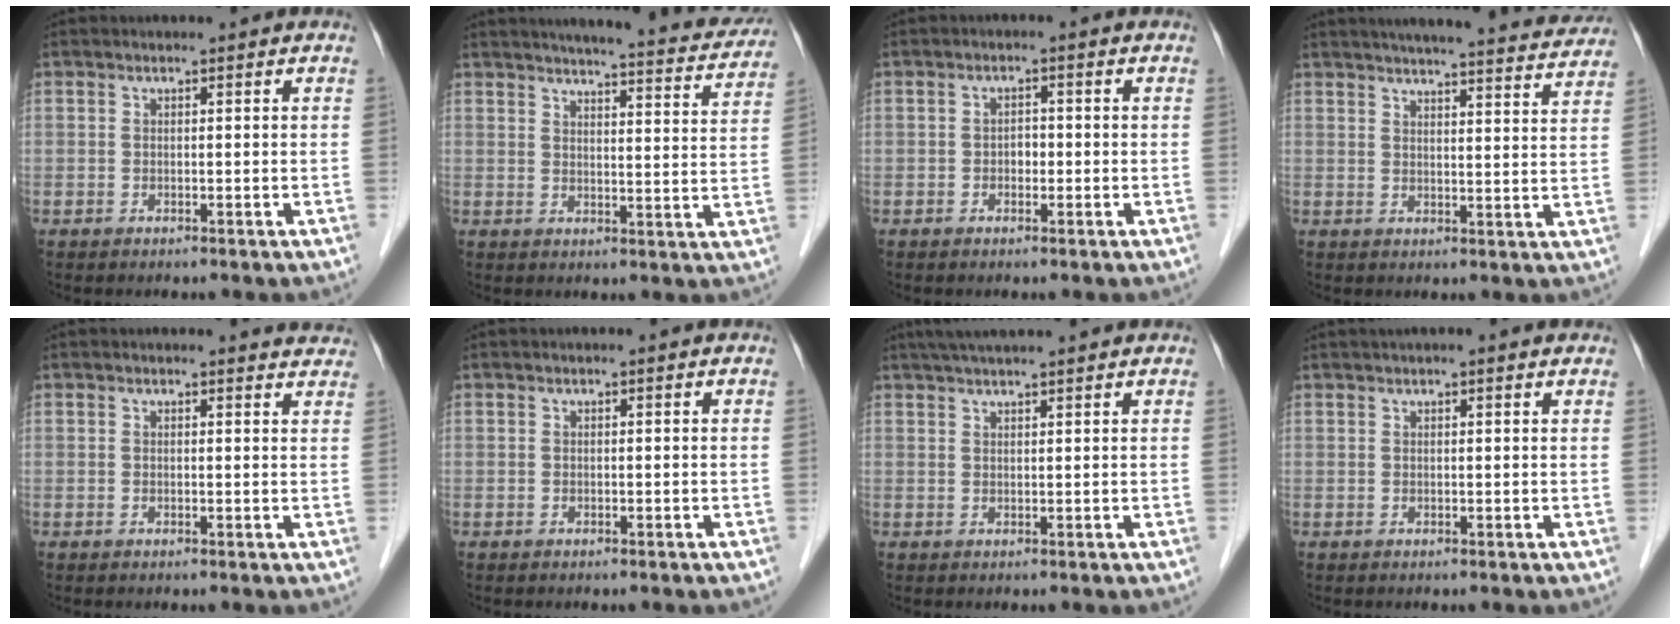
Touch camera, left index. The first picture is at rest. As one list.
[{"total": 19.4, "force": [18.0, 2.1, 7.0], "torque": [-0.088, -0.031, 0.208]}, {"total": 1.6, "force": [-0.5, 1.1, 1.1], "torque": [-0.014, 0.006, -0.008]}, {"total": 21.5, "force": [20.0, 1.8, 7.7], "torque": [-0.108, -0.017, 0.240]}, {"total": 3.8, "force": [3.8, 0.5, 0.3], "torque": [0.000, -0.013, 0.020]}, {"total": 0.0}, {"total": 7.5, "force": [6.4, 0.0, 3.9], "torque": [-0.061, 0.038, 0.095]}, {"total": 4.2, "force": [3.5, 0.1, 2.4], "torque": [-0.034, 0.032, 0.047]}]